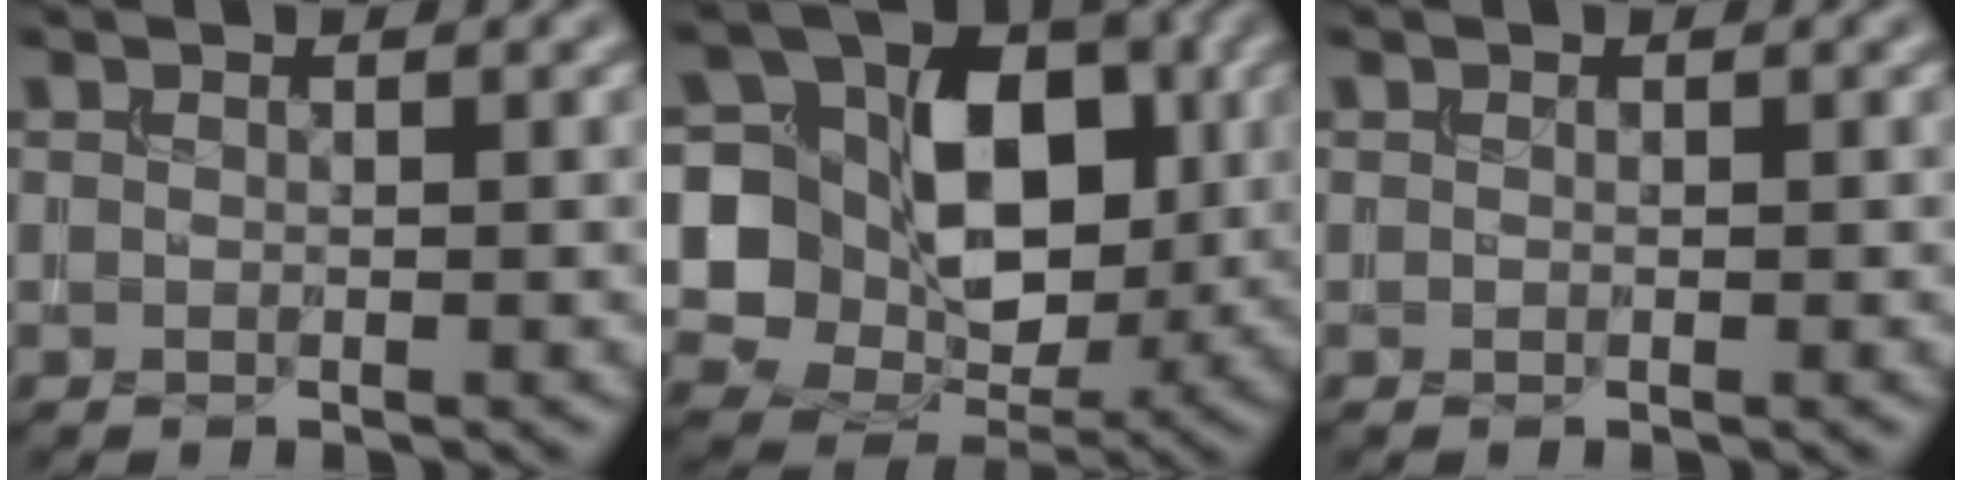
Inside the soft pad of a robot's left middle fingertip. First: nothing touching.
{"total": 10.4, "force": [0.7, 8.1, 6.5], "torque": [-0.107, -0.007, 0.010]}
{"total": 0.0}